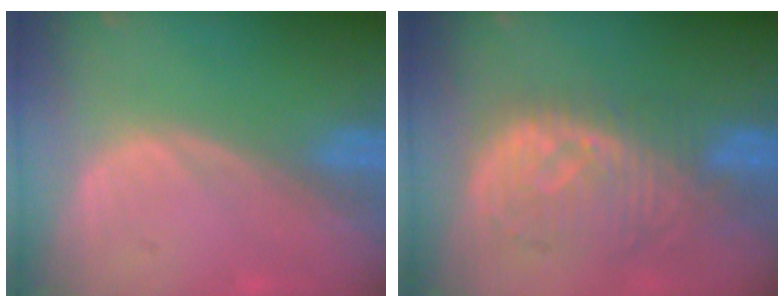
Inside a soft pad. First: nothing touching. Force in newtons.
{"total": 9.4, "press": 8.9, "slide": 3.2}